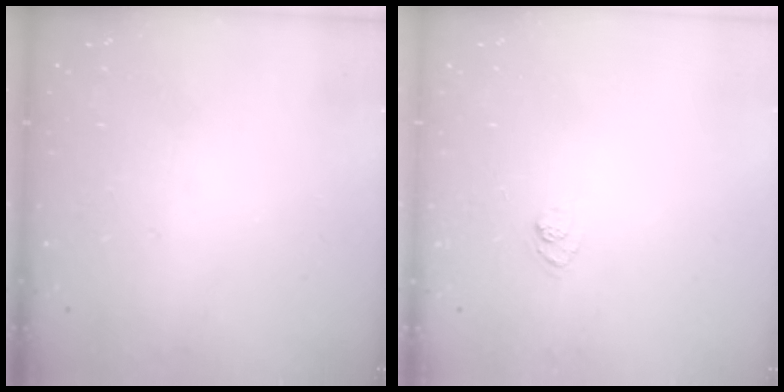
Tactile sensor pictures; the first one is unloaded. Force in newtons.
{"total": 3.2, "press": 3.0, "slide": 1.0}